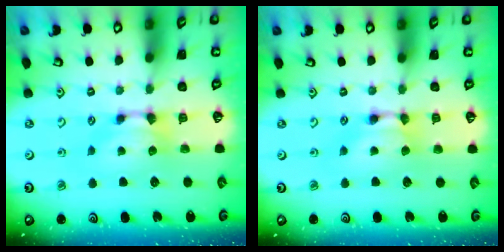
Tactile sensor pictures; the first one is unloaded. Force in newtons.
{"total": 1.7, "press": 1.7, "slide": 0.1}